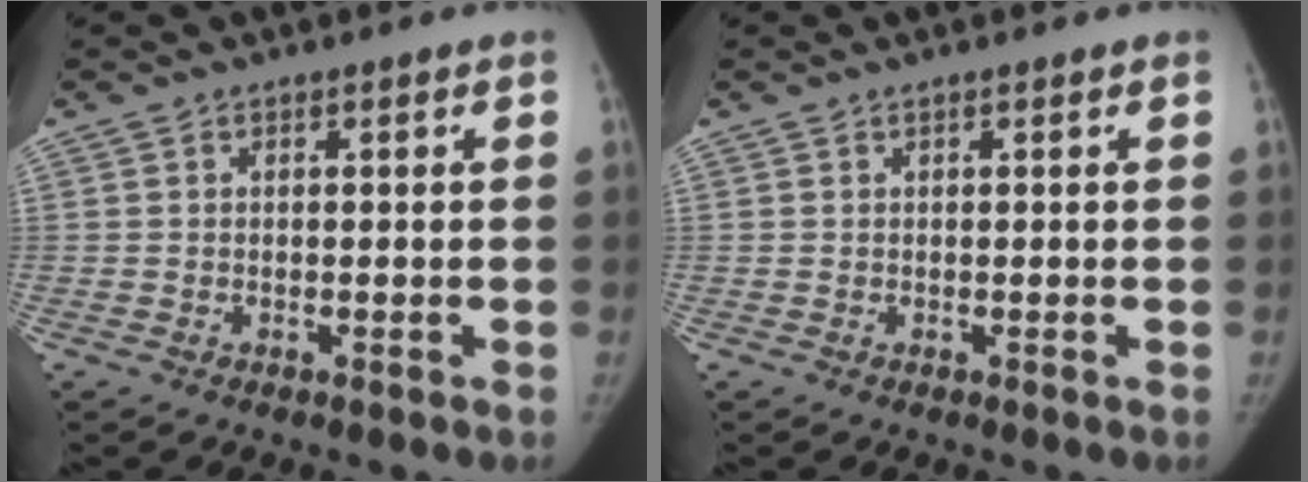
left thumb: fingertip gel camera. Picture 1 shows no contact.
{"total": 0.0}